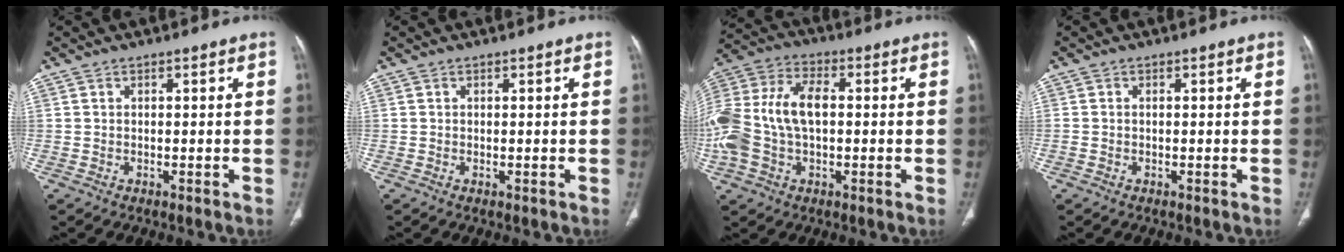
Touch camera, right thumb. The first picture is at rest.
{"total": 0.0}
{"total": 17.7, "force": [0.0, 11.0, 13.8], "torque": [-0.321, 0.032, 0.000]}
{"total": 0.0}